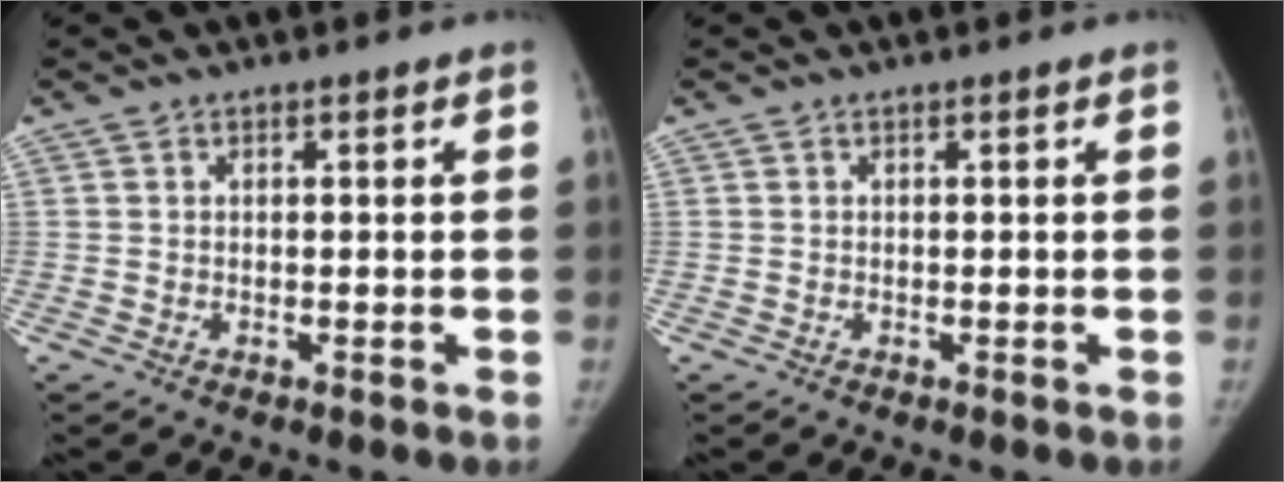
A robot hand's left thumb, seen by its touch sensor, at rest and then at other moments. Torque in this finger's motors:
{"motor_torque": [0.00, 0.00, 0.07, -0.07, 0.00]}